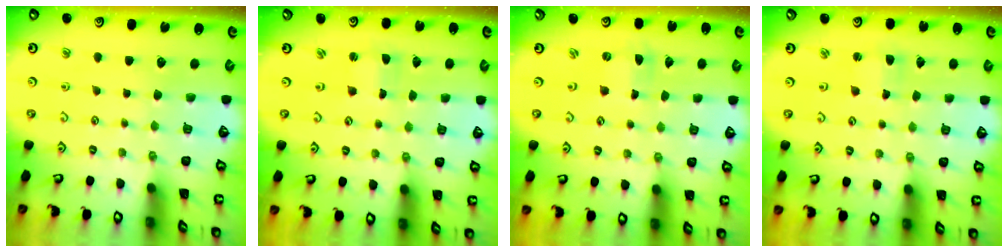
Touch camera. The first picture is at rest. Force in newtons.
{"total": 1.5, "press": 1.5, "slide": 0.0}
{"total": 0.0}
{"total": 2.5, "press": 2.5, "slide": 0.1}